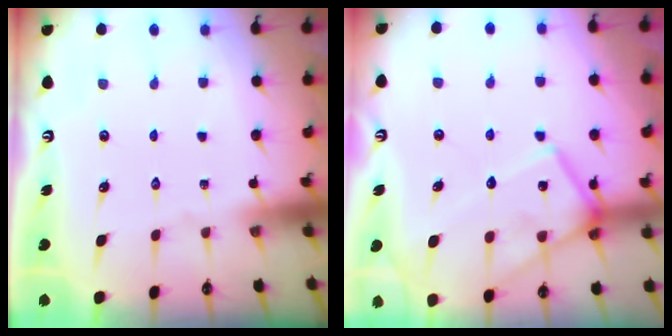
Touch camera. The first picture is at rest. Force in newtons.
{"total": 13.9, "press": 13.9, "slide": 1.0}